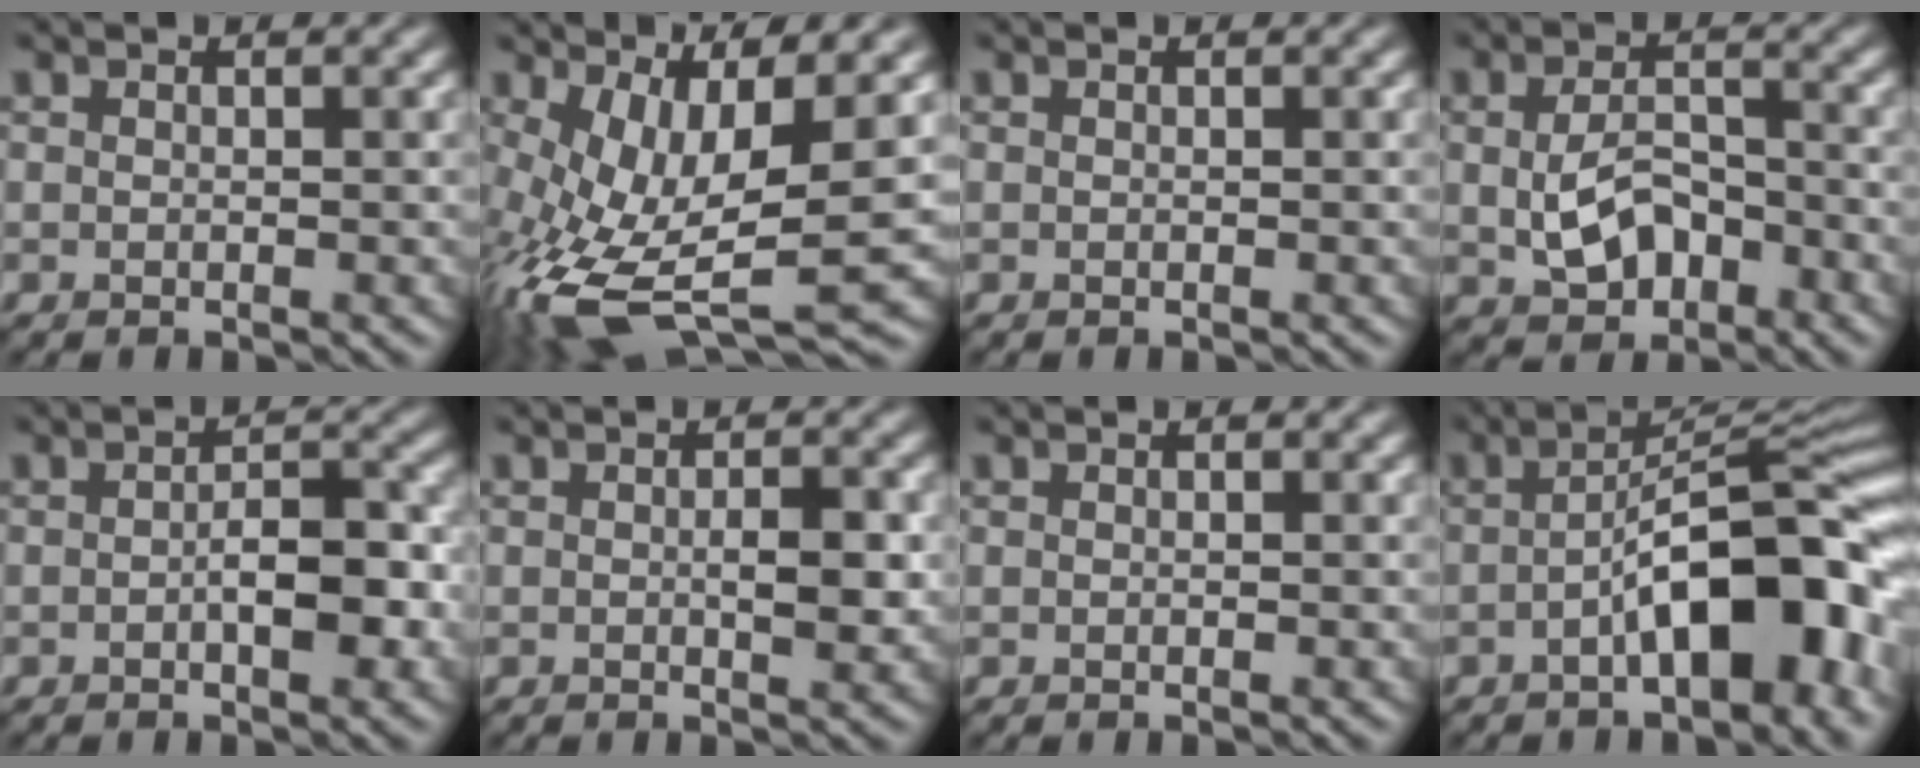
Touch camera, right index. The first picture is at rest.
{"total": 11.8, "force": [-2.4, 4.9, 10.5], "torque": [-0.228, -0.033, -0.030]}
{"total": 0.0}
{"total": 4.3, "force": [-0.9, 2.7, 3.1], "torque": [-0.065, -0.004, -0.012]}
{"total": 3.7, "force": [-0.8, 1.4, 3.3], "torque": [-0.050, 0.002, -0.012]}
{"total": 2.2, "force": [0.0, 0.8, 2.0], "torque": [-0.031, -0.003, 0.000]}
{"total": 0.0}
{"total": 10.1, "force": [-2.9, 3.5, 9.1], "torque": [-0.122, 0.018, -0.048]}